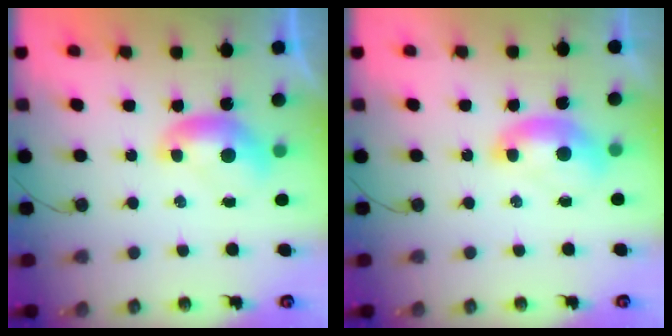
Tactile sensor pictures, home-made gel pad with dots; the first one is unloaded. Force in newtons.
{"total": 2.0, "press": 2.0, "slide": 0.4}